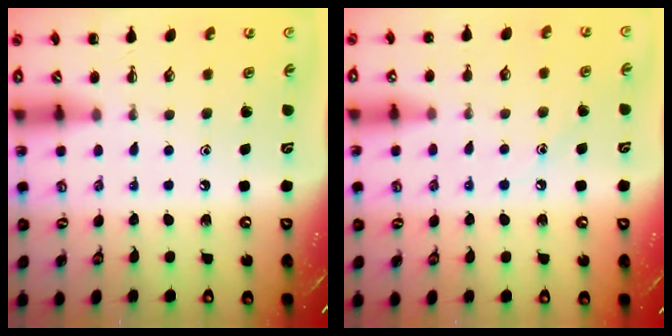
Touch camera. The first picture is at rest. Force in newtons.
{"total": 7.5, "press": 7.3, "slide": 2.0}